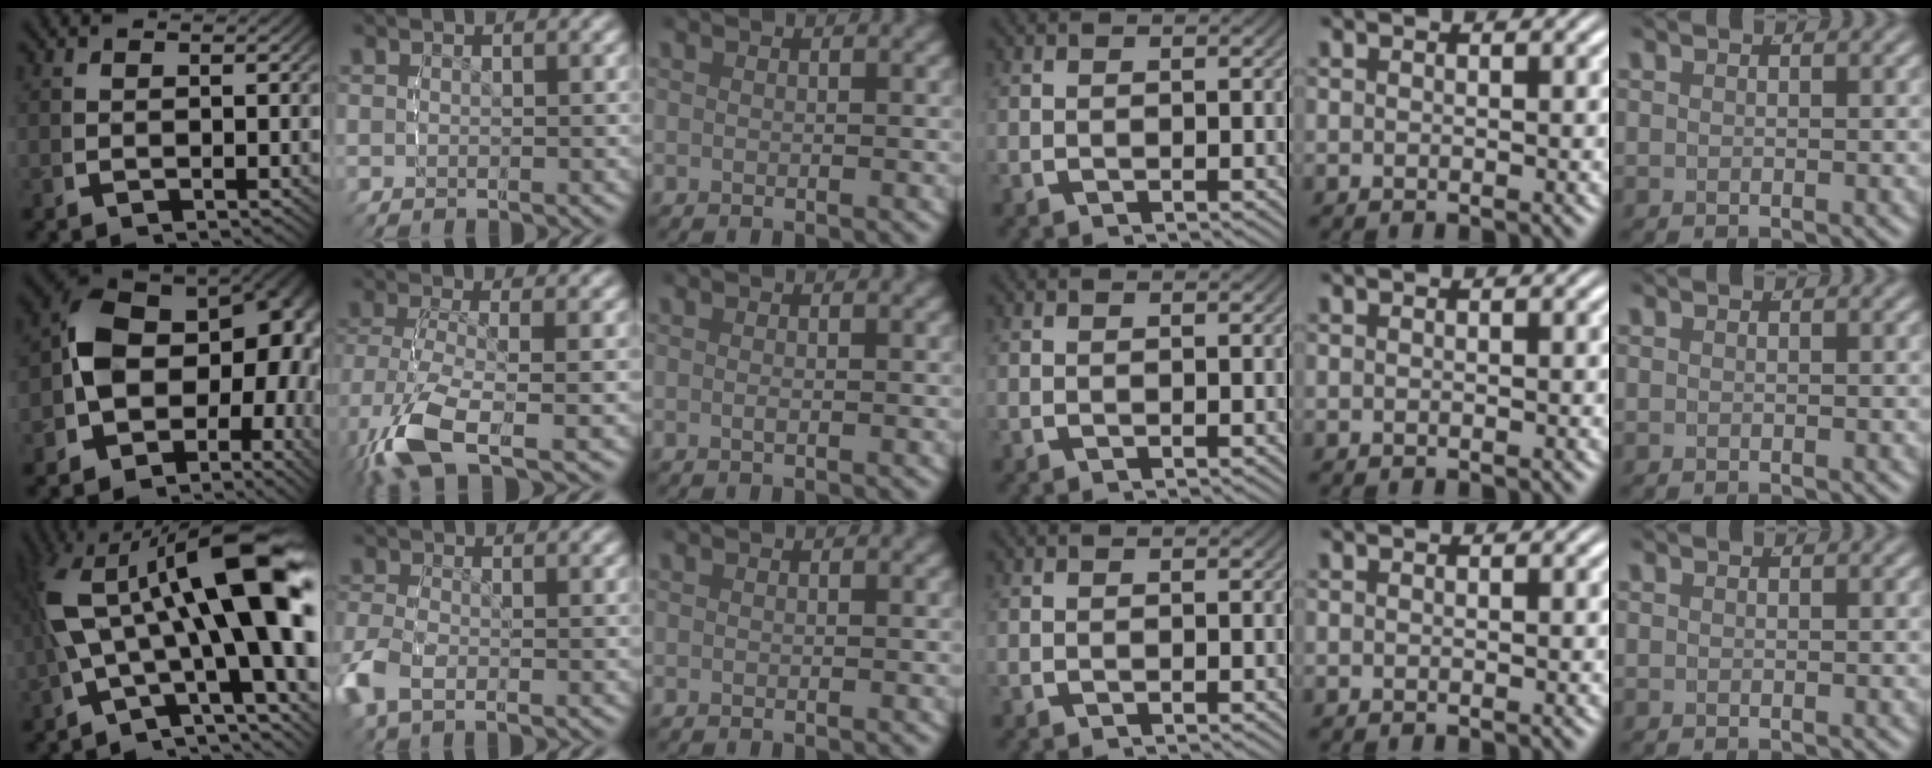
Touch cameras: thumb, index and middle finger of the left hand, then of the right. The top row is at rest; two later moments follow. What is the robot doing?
{"motion": "lift_and_place", "object": "button"}